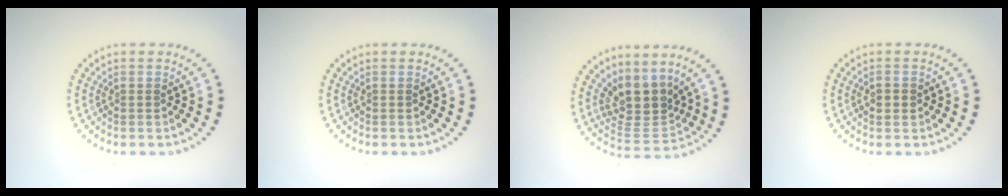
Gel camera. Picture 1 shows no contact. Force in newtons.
{"total": 0.0}
{"total": 4.1, "press": 3.1, "slide": 2.6}
{"total": 1.6, "press": 1.6, "slide": 0.1}